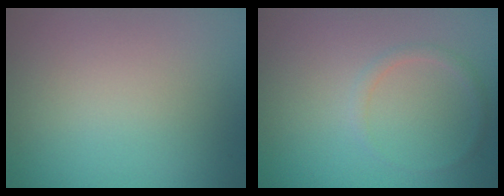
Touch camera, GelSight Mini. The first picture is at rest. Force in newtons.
{"total": 0.9, "press": 0.9, "slide": 0.1}